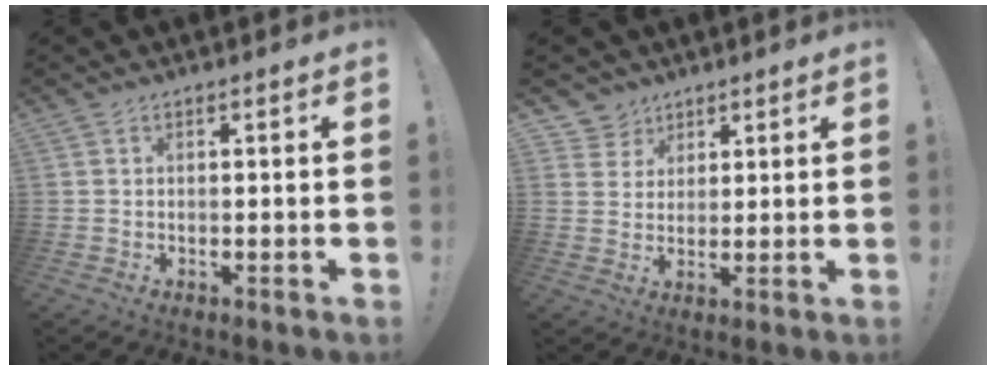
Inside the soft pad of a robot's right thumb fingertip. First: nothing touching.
{"total": 4.7, "force": [3.0, 3.7, 0.3], "torque": [-0.005, -0.021, 0.057]}